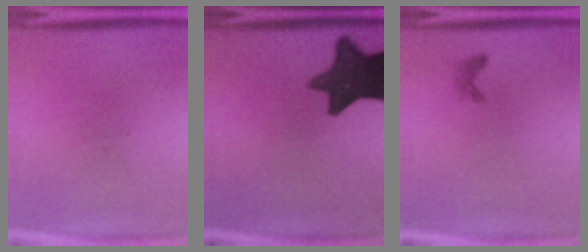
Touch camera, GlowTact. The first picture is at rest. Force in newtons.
{"total": 12.9}
{"total": 0.8}